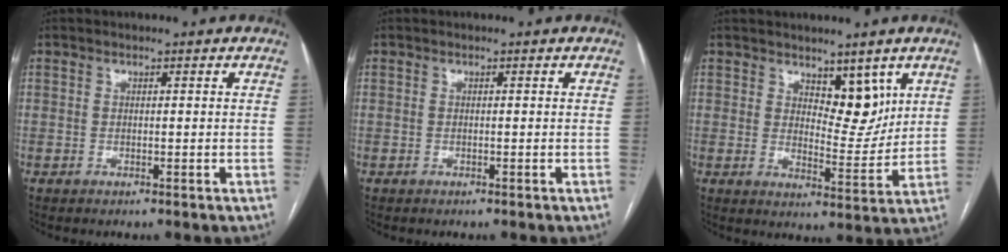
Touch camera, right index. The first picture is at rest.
{"total": 0.0}
{"total": 6.3, "force": [3.7, 2.9, 4.3], "torque": [-0.056, -0.010, 0.063]}